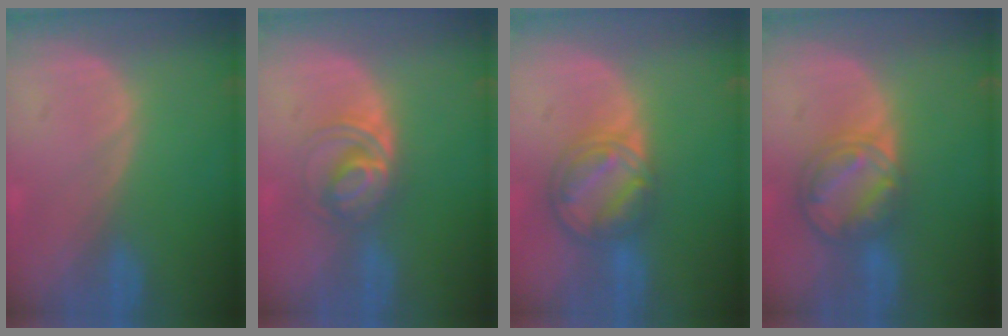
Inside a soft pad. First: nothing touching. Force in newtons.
{"total": 5.5, "press": 5.4, "slide": 1.3}
{"total": 8.4, "press": 7.1, "slide": 4.5}
{"total": 8.3, "press": 7.0, "slide": 4.4}